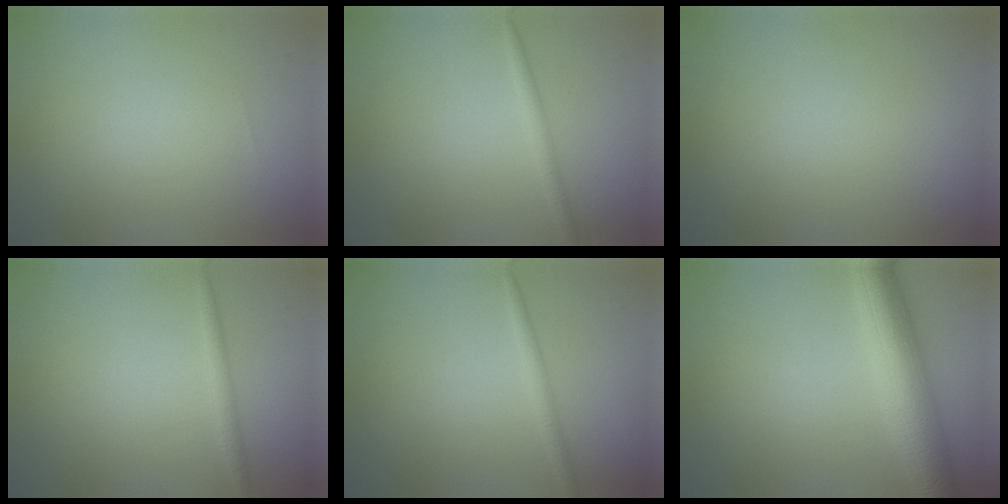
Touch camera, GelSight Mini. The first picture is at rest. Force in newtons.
{"total": 1.3, "press": 1.3, "slide": 0.1}
{"total": 0.0}
{"total": 1.3, "press": 1.3, "slide": 0.1}
{"total": 1.3, "press": 1.3, "slide": 0.1}
{"total": 7.1, "press": 7.1, "slide": 0.0}